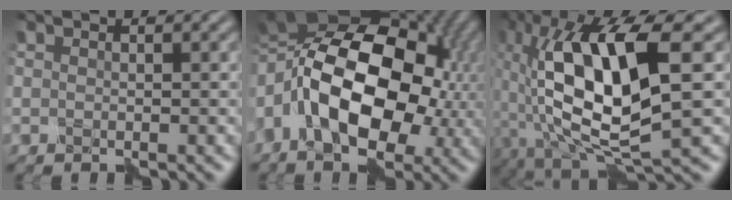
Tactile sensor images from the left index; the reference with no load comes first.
{"total": 18.1, "force": [-0.6, 11.7, 13.8], "torque": [-0.249, 0.003, -0.024]}
{"total": 13.1, "force": [0.8, 4.7, 12.1], "torque": [-0.222, -0.001, 0.013]}